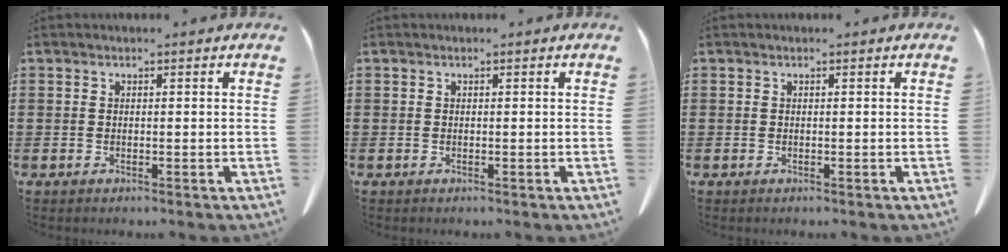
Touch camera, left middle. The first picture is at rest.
{"total": 0.0}
{"total": 0.0}